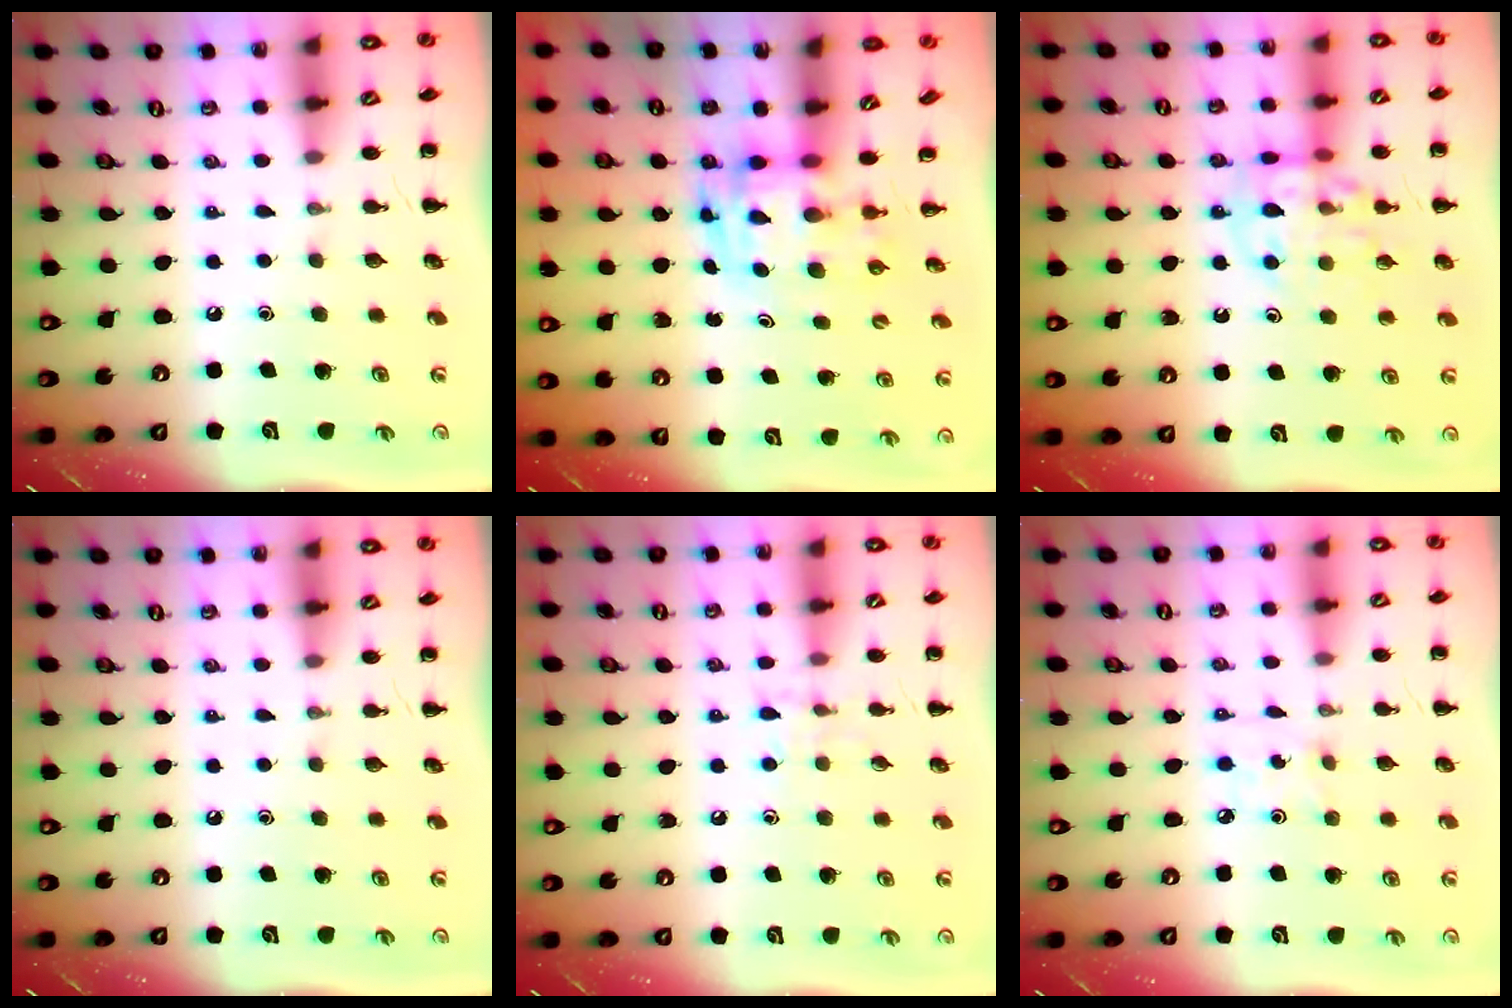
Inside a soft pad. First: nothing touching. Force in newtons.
{"total": 3.5, "press": 3.5, "slide": 0.6}
{"total": 12.7, "press": 12.6, "slide": 2.1}
{"total": 0.0}
{"total": 5.3, "press": 5.2, "slide": 1.1}
{"total": 2.5, "press": 2.3, "slide": 0.9}